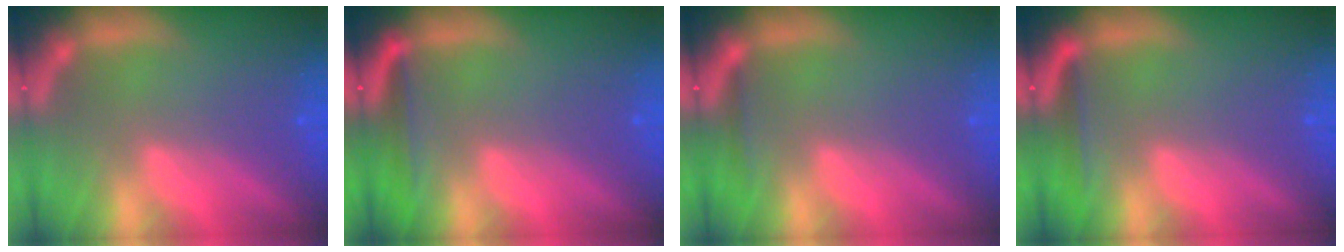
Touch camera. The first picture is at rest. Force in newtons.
{"total": 2.5}
{"total": 0.9}
{"total": 1.9}